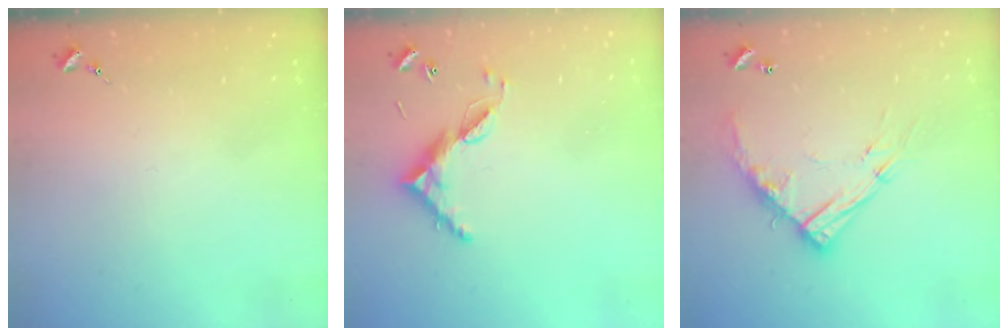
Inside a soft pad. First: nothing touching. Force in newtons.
{"total": 8.7, "press": 8.7, "slide": 0.5}
{"total": 13.8, "press": 13.8, "slide": 1.0}